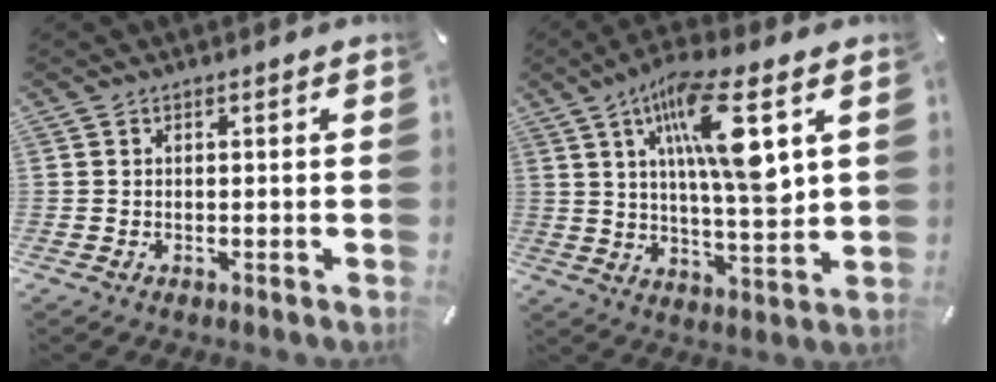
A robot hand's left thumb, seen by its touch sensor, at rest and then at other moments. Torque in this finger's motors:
{"motor_torque": [1.98, 3.03, 1.62, -1.15, 0.64]}